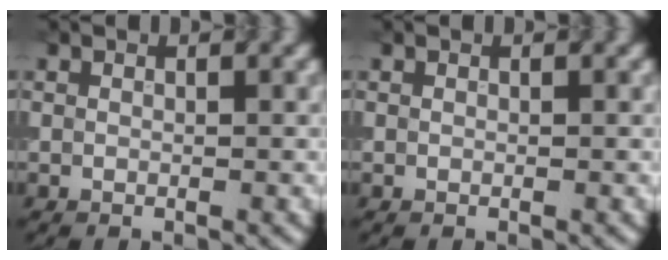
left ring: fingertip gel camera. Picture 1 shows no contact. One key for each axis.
{"total": 0.0}